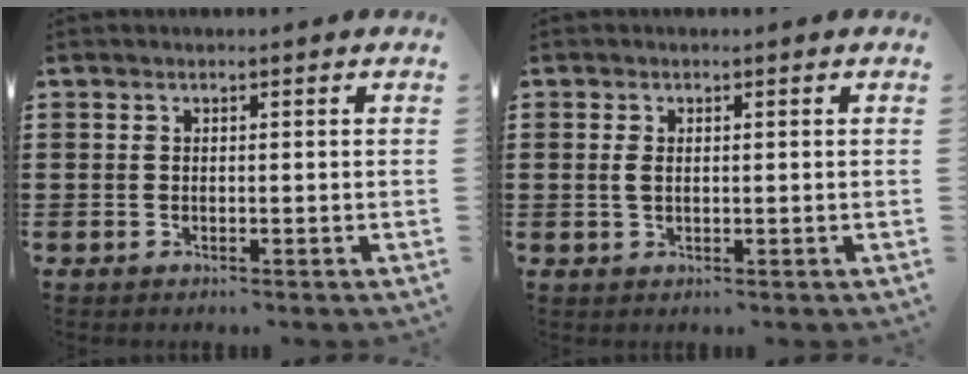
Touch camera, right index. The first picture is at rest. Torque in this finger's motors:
{"motor_torque": [0.12, 0.46, 0.10, 0.04]}